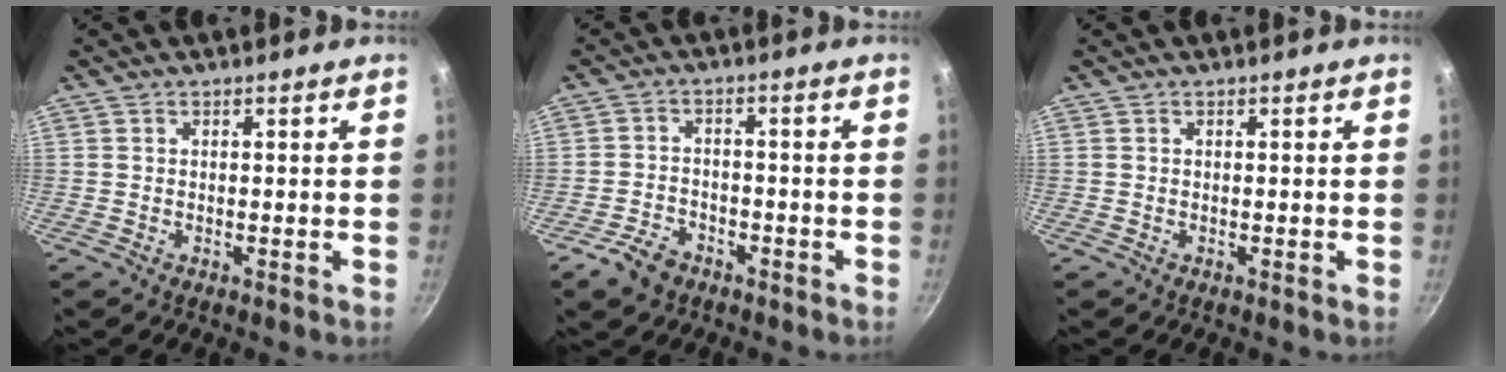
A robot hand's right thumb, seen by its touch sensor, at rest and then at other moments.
{"total": 5.9, "force": [-3.8, 3.7, 2.5], "torque": [-0.042, 0.032, -0.065]}
{"total": 0.0}